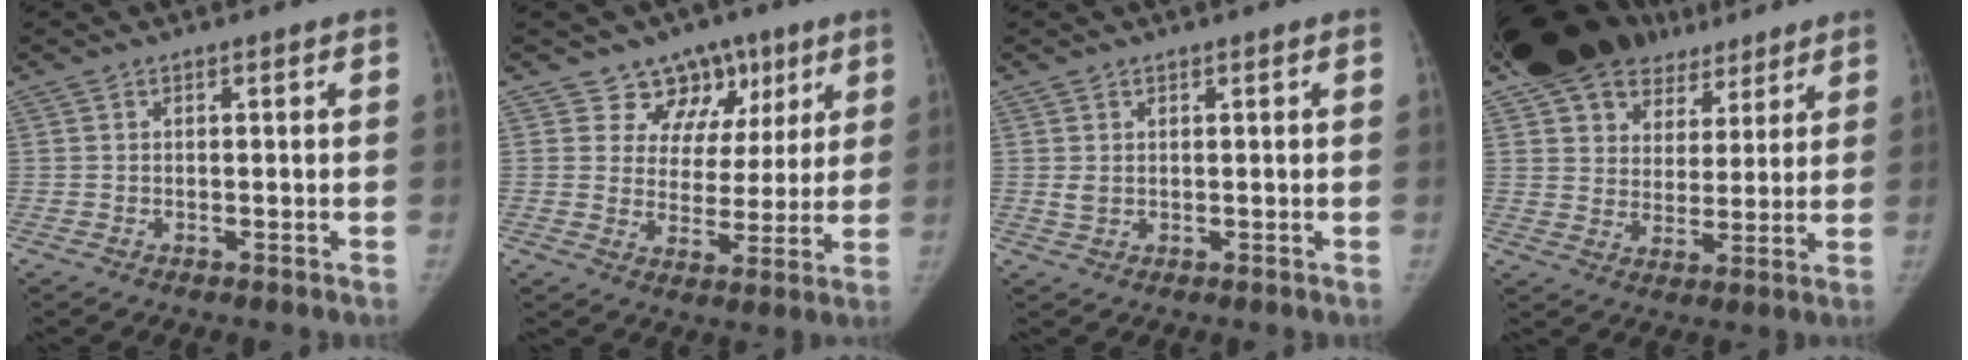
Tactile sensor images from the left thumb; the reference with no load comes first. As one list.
[{"total": 10.8, "force": [6.6, 8.3, 2.2], "torque": [0.026, -0.022, 0.100]}, {"total": 1.6, "force": [0.7, 1.1, 1.0], "torque": [-0.018, -0.005, 0.019]}, {"total": 19.9, "force": [14.5, 11.8, 6.9], "torque": [-0.118, -0.024, 0.238]}]